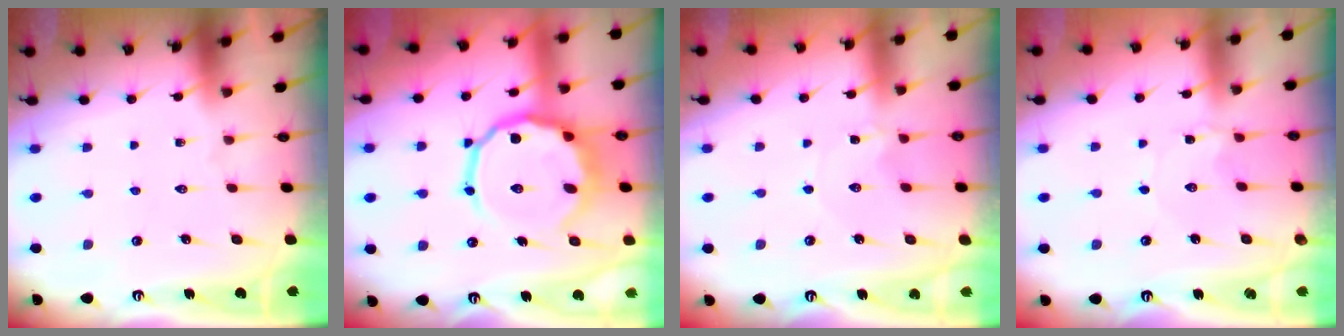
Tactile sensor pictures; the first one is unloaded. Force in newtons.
{"total": 13.5, "press": 13.3, "slide": 2.6}
{"total": 1.0, "press": 1.0, "slide": 0.2}
{"total": 0.8, "press": 0.8, "slide": 0.1}